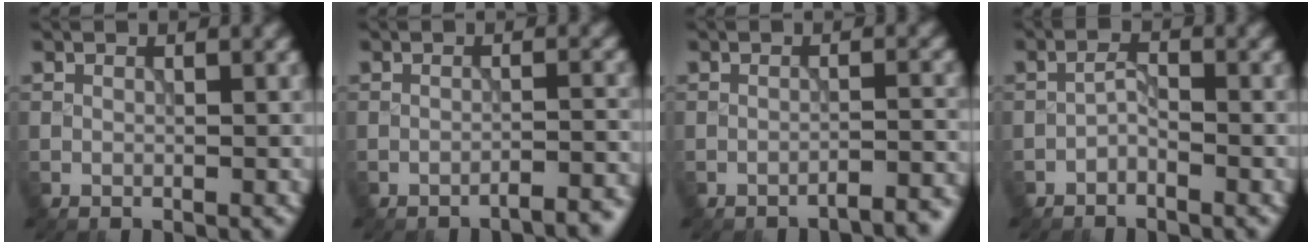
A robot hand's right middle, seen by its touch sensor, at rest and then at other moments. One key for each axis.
{"total": 2.5, "fx": -2.1, "fy": 0.5, "fz": 1.3, "tx": -0.010, "ty": 0.006, "tz": -0.033}
{"total": 2.7, "fx": -2.3, "fy": 0.5, "fz": 1.2, "tx": -0.008, "ty": 0.007, "tz": -0.034}
{"total": 1.0, "fx": -0.8, "fy": 0.3, "fz": 0.6, "tx": -0.016, "ty": 0.005, "tz": -0.018}